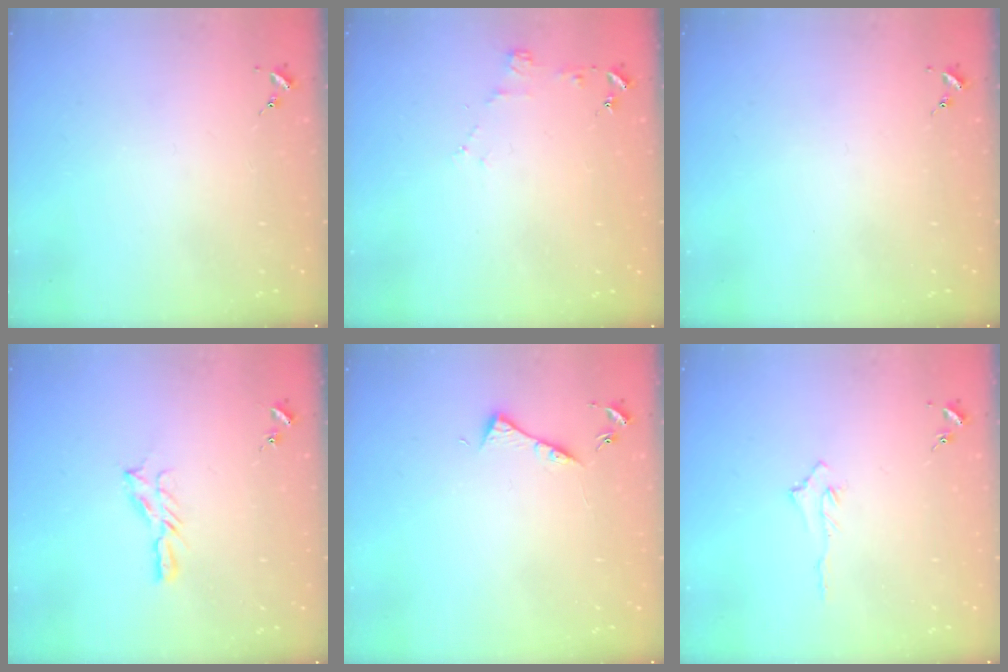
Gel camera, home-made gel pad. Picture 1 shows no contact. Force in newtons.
{"total": 4.0, "press": 3.9, "slide": 0.5}
{"total": 0.0}
{"total": 4.7, "press": 4.7, "slide": 0.5}
{"total": 4.2, "press": 4.1, "slide": 0.5}
{"total": 3.2, "press": 3.2, "slide": 0.4}